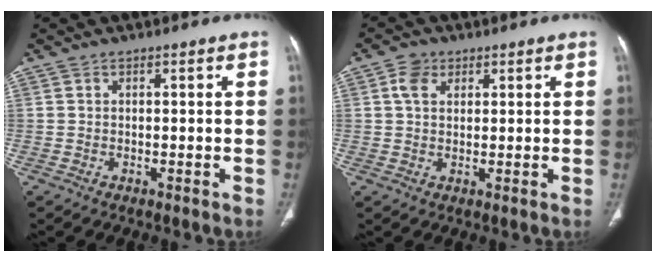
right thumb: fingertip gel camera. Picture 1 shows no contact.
{"total": 4.0, "force": [1.6, 2.9, 2.2], "torque": [-0.028, -0.001, 0.030]}